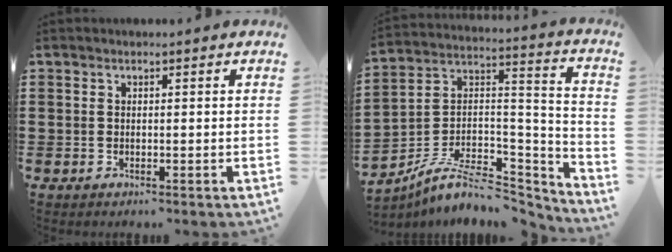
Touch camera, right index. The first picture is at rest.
{"total": 8.6, "force": [-6.0, 3.8, 4.8], "torque": [-0.095, 0.011, -0.117]}